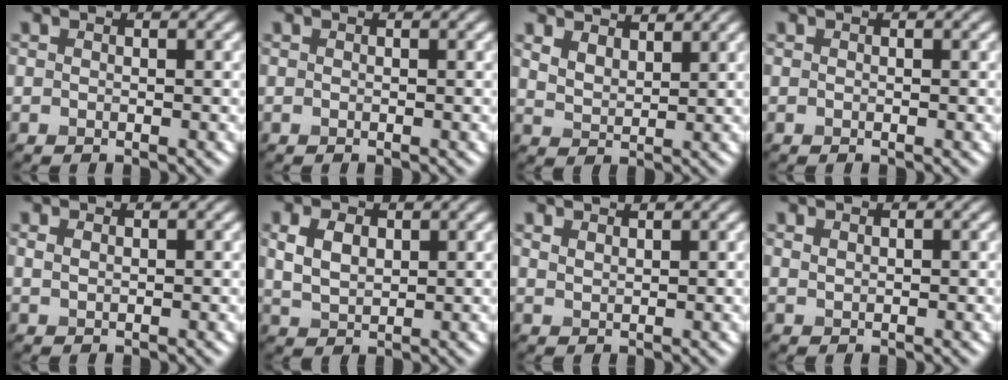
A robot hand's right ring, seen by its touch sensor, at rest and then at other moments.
{"total": 0.0}
{"total": 4.1, "force": [3.4, 1.6, 1.6], "torque": [-0.040, -0.001, 0.059]}
{"total": 0.0}
{"total": 0.8, "force": [0.6, 0.3, 0.4], "torque": [-0.012, 0.000, 0.014]}
{"total": 3.1, "force": [1.2, 2.0, 2.1], "torque": [-0.050, 0.001, 0.027]}
{"total": 1.8, "force": [1.6, 0.5, 0.6], "torque": [-0.010, 0.002, 0.026]}
{"total": 0.6, "force": [0.5, 0.3, 0.2], "torque": [-0.007, -0.001, 0.014]}